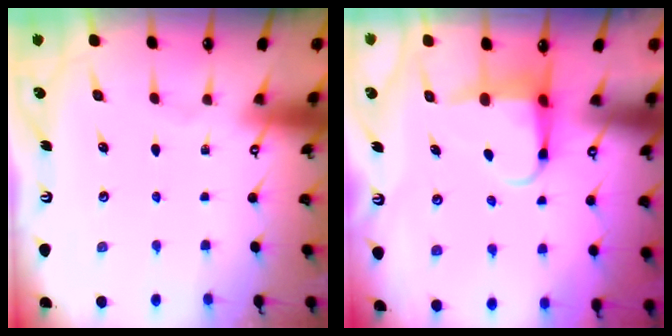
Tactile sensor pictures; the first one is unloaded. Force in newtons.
{"total": 4.7, "press": 4.6, "slide": 0.5}